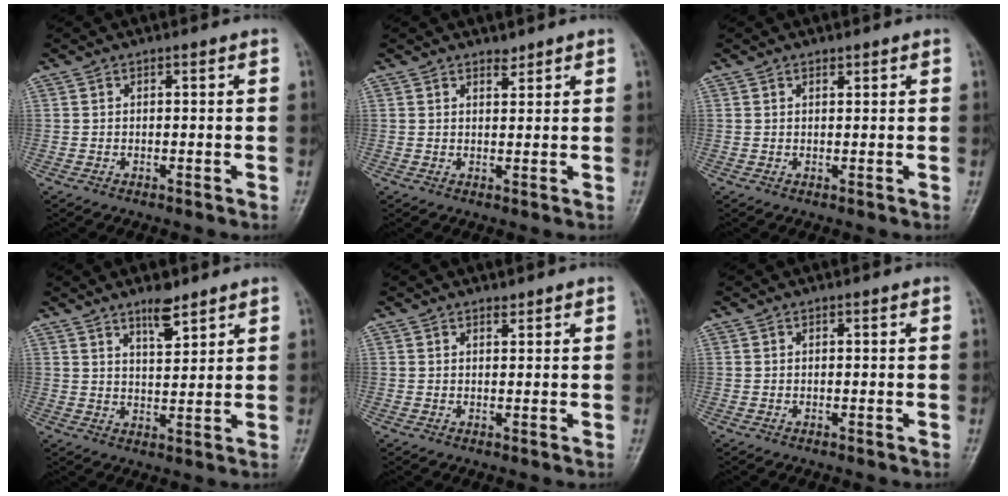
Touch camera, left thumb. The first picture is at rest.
{"total": 1.6, "force": [1.4, 0.6, 0.4], "torque": [0.004, -0.012, 0.021]}
{"total": 0.8, "force": [0.7, 0.4, 0.3], "torque": [-0.001, -0.005, 0.009]}
{"total": 5.2, "force": [3.9, 1.6, 3.0], "torque": [-0.038, -0.032, 0.066]}
{"total": 0.9, "force": [0.8, 0.3, 0.2], "torque": [0.000, -0.007, 0.012]}
{"total": 0.0}